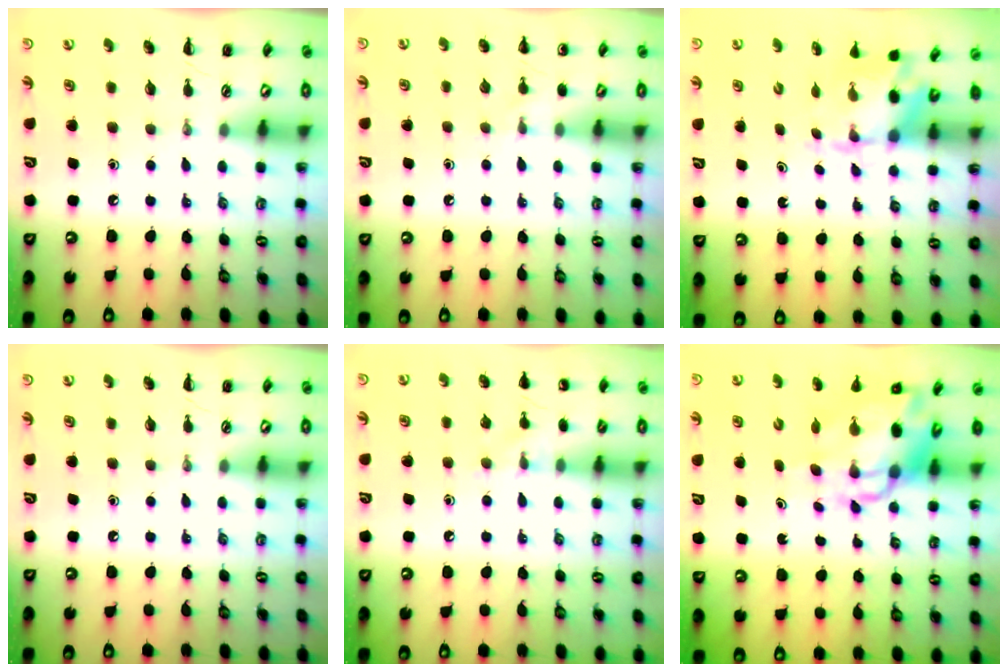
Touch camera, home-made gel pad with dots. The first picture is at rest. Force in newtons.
{"total": 5.0, "press": 4.7, "slide": 1.7}
{"total": 4.1, "press": 4.1, "slide": 0.4}
{"total": 0.0}
{"total": 6.8, "press": 6.5, "slide": 2.1}
{"total": 10.0, "press": 9.6, "slide": 2.7}